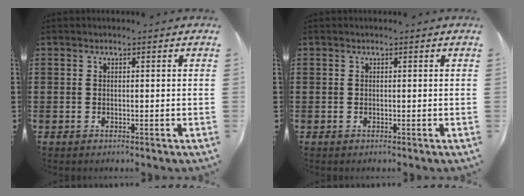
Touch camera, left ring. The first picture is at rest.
{"total": 0.0}